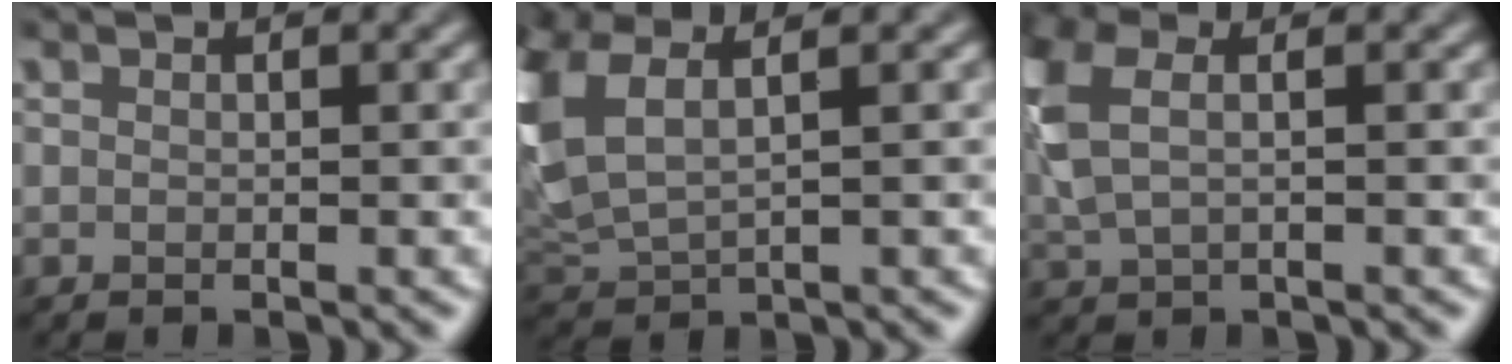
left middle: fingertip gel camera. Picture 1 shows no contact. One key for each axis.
{"total": 6.6, "fx": 2.3, "fy": 3.2, "fz": 5.3, "tx": -0.151, "ty": 0.011, "tz": 0.045}
{"total": 4.3, "fx": 1.0, "fy": 2.0, "fz": 3.6, "tx": -0.102, "ty": 0.008, "tz": 0.018}